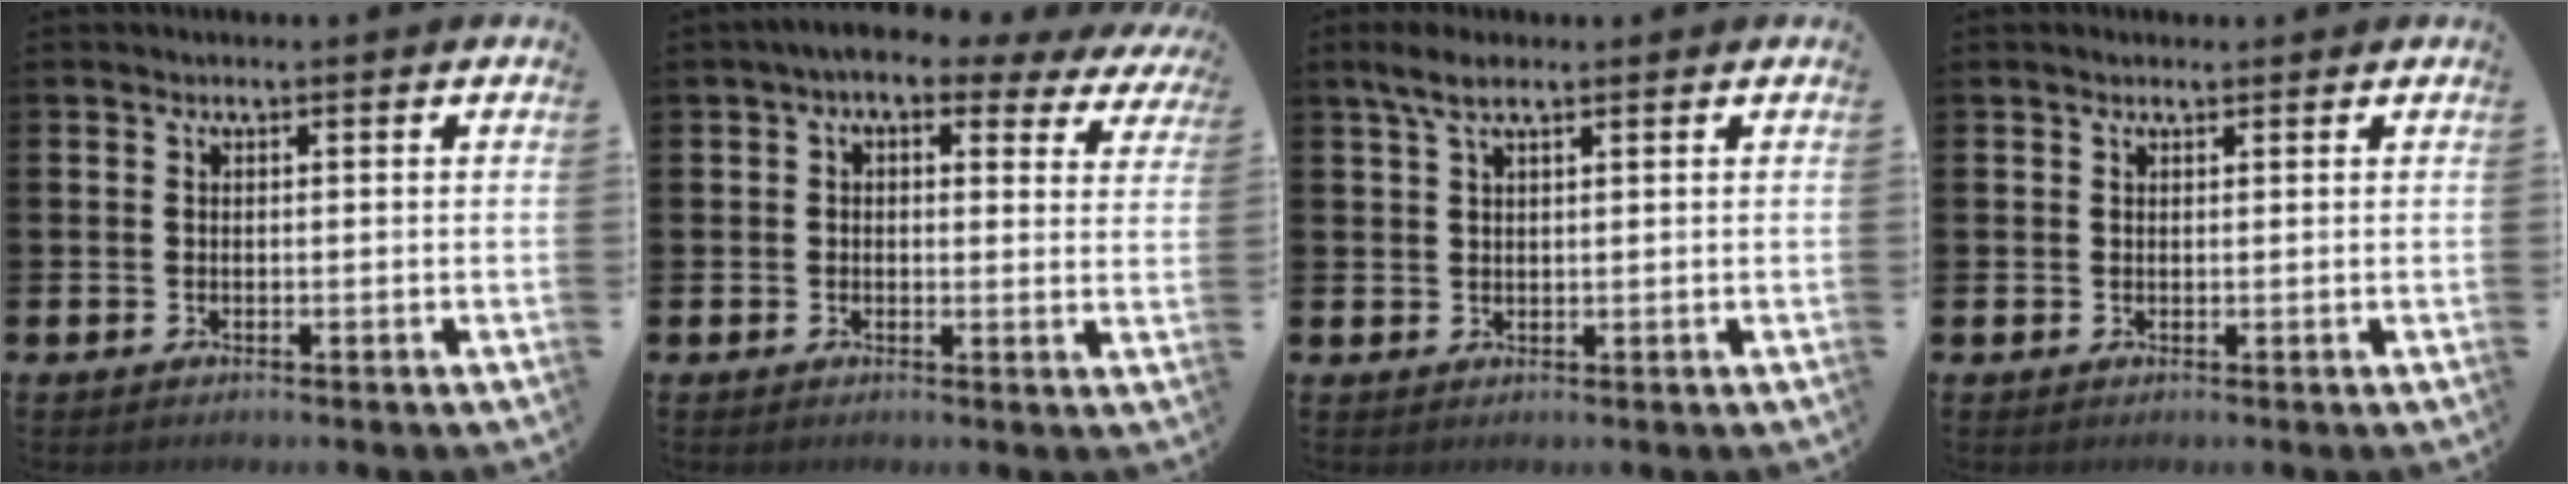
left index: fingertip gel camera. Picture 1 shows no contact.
{"total": 4.8, "force": [3.4, 2.0, 2.6], "torque": [-0.061, -0.010, 0.058]}
{"total": 3.9, "force": [2.6, 1.3, 2.6], "torque": [-0.047, -0.002, 0.044]}
{"total": 1.0, "force": [0.8, 0.4, 0.3], "torque": [0.001, 0.000, 0.013]}